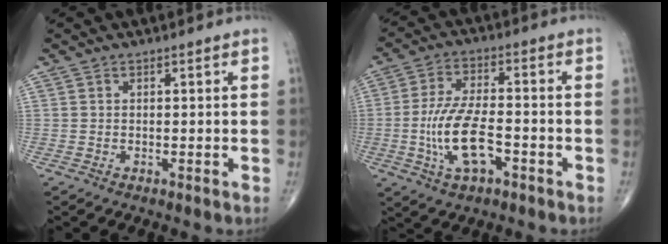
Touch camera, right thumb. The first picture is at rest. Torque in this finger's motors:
{"motor_torque": [2.39, 2.62, 1.18, -0.12, 0.40]}